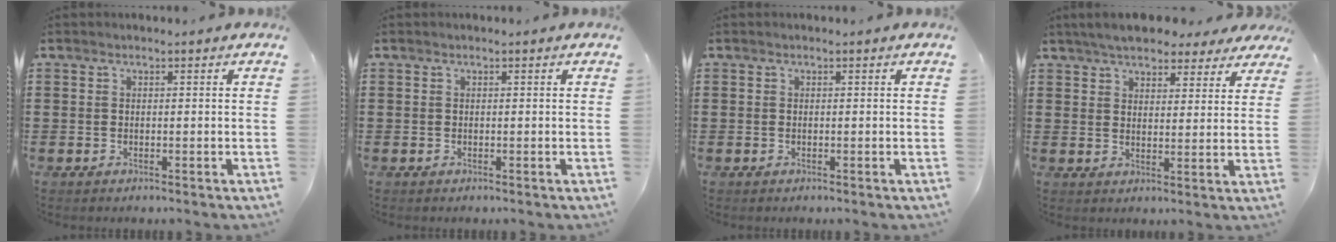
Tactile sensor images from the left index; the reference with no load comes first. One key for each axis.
{"total": 0.0}
{"total": 0.0}
{"total": 5.7, "fx": 5.3, "fy": 1.5, "fz": 1.7, "tx": -0.053, "ty": -0.007, "tz": 0.097}